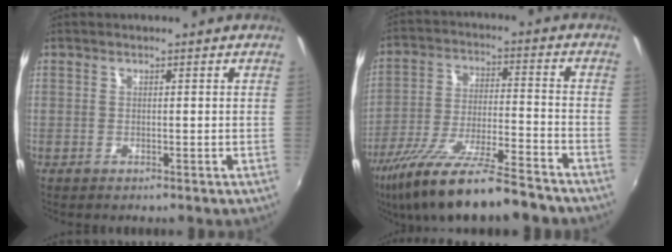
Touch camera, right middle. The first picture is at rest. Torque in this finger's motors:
{"motor_torque": [1.29, -0.84, 0.66, 0.21]}